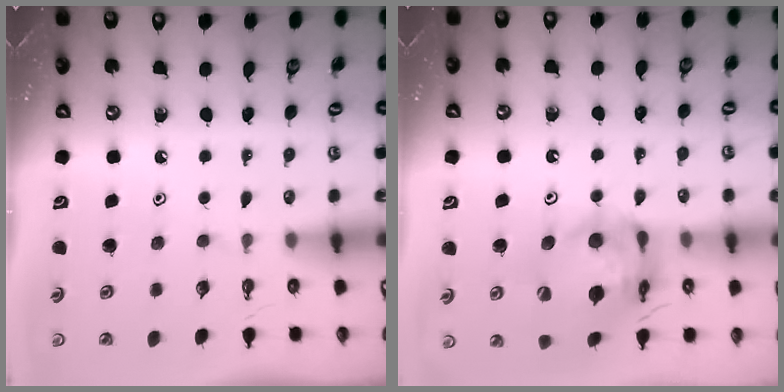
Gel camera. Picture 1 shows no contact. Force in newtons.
{"total": 15.9, "press": 15.8, "slide": 1.7}